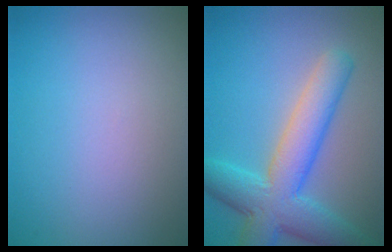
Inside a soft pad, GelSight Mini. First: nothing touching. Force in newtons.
{"total": 7.1, "press": 7.1, "slide": 0.1}